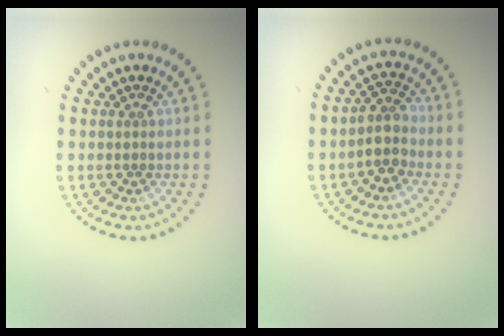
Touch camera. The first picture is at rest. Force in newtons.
{"total": 2.4, "press": 2.0, "slide": 1.2}